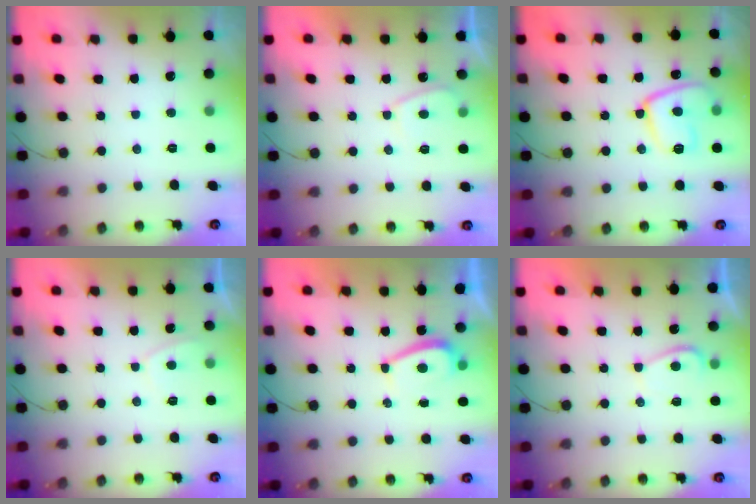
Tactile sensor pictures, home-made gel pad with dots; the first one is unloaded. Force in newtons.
{"total": 2.5, "press": 2.4, "slide": 0.7}
{"total": 12.6, "press": 12.5, "slide": 1.2}
{"total": 1.9, "press": 1.9, "slide": 0.6}
{"total": 2.4, "press": 2.3, "slide": 0.6}
{"total": 2.3, "press": 2.2, "slide": 0.8}